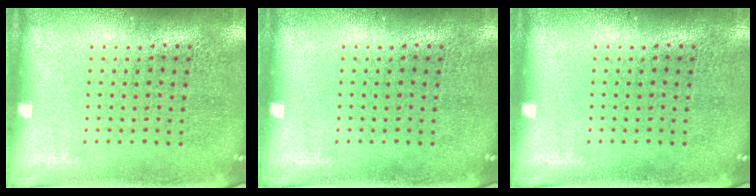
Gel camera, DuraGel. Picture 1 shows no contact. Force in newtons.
{"total": 0.0}
{"total": 0.0}